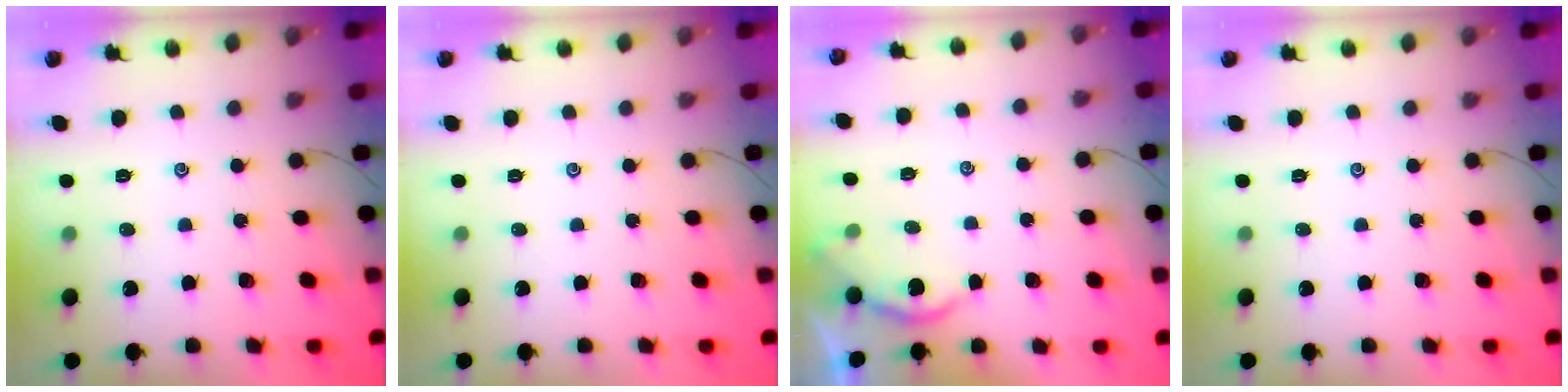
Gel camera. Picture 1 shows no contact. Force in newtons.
{"total": 0.0}
{"total": 1.9, "press": 1.8, "slide": 0.4}
{"total": 0.0}